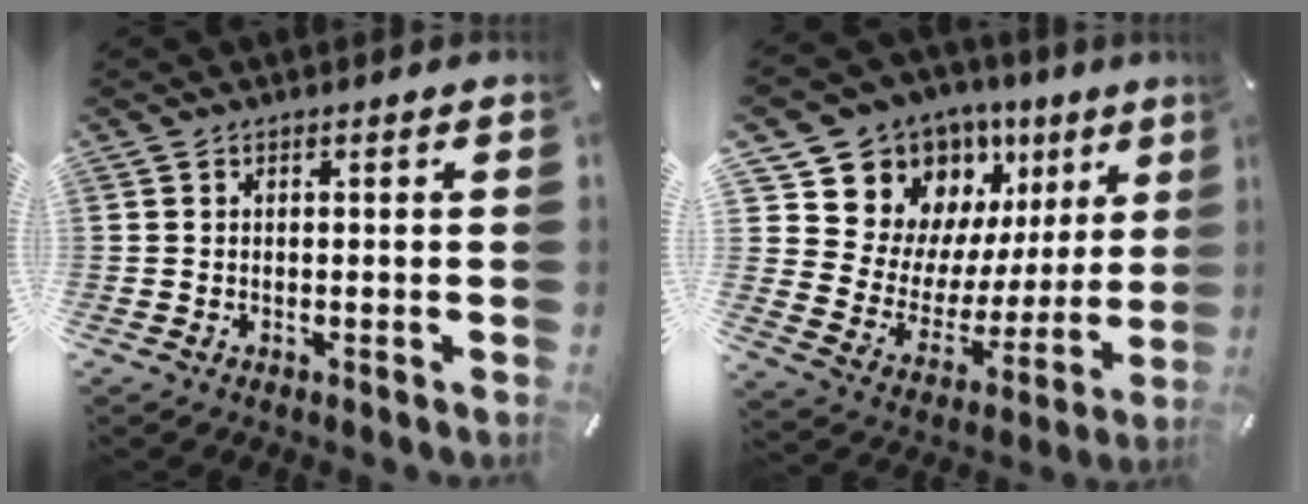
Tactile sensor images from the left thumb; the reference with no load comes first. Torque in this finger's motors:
{"motor_torque": [1.54, 1.50, 1.39, -1.38, 0.07]}